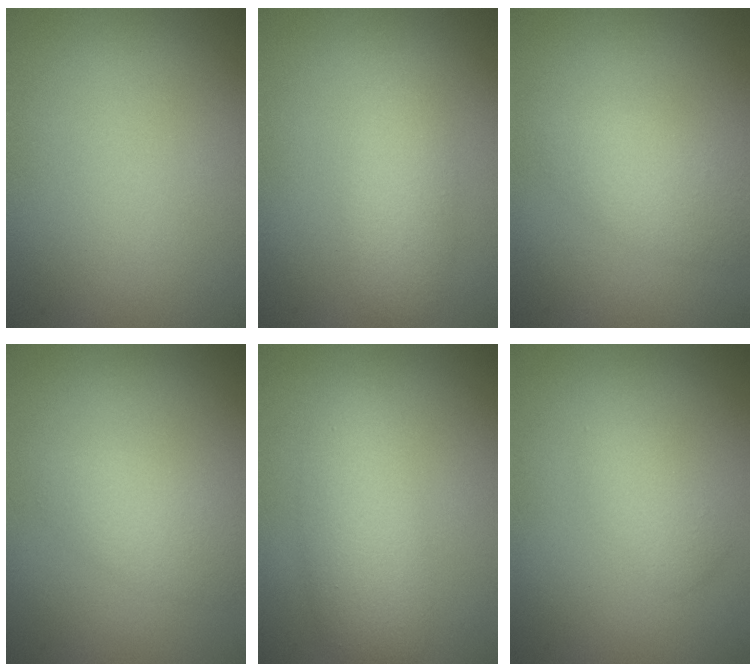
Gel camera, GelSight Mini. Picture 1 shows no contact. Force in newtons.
{"total": 2.9, "press": 2.9, "slide": 0.2}
{"total": 2.7, "press": 2.7, "slide": 0.1}
{"total": 2.4, "press": 2.4, "slide": 0.1}
{"total": 4.0, "press": 4.0, "slide": 0.1}
{"total": 1.7, "press": 1.7, "slide": 0.1}